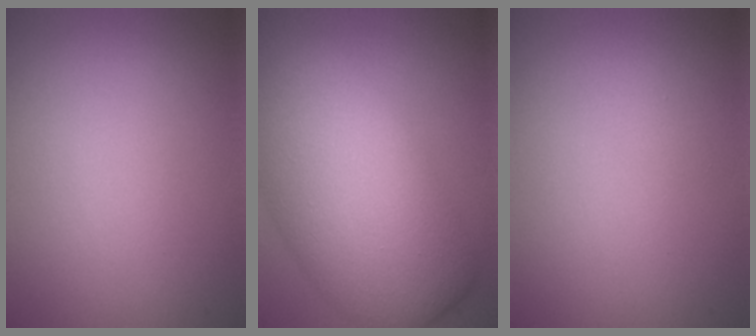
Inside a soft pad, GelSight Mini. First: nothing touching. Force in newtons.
{"total": 11.3, "press": 11.3, "slide": 0.8}
{"total": 0.5, "press": 0.5, "slide": 0.0}